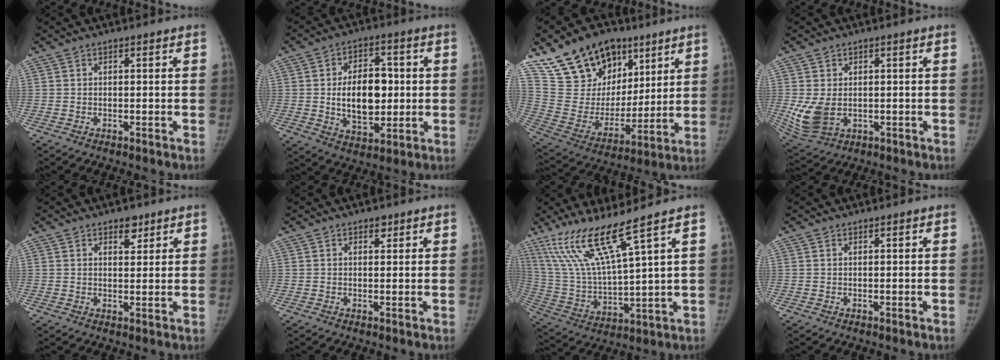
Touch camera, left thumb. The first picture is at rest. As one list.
[{"total": 12.9, "force": [0.1, 8.1, 10.0], "torque": [-0.125, 0.005, 0.009]}, {"total": 21.3, "force": [13.8, 13.4, 9.2], "torque": [-0.114, -0.048, 0.252]}, {"total": 7.2, "force": [-0.3, 5.2, 5.0], "torque": [-0.102, -0.013, 0.009]}, {"total": 3.1, "force": [2.1, 1.7, 1.5], "torque": [-0.005, -0.012, 0.032]}, {"total": 1.5, "force": [1.0, 0.9, 0.6], "torque": [0.001, -0.004, 0.011]}, {"total": 14.1, "force": [9.6, 0.3, 10.3], "torque": [-0.210, -0.052, 0.201]}, {"total": 0.0}]